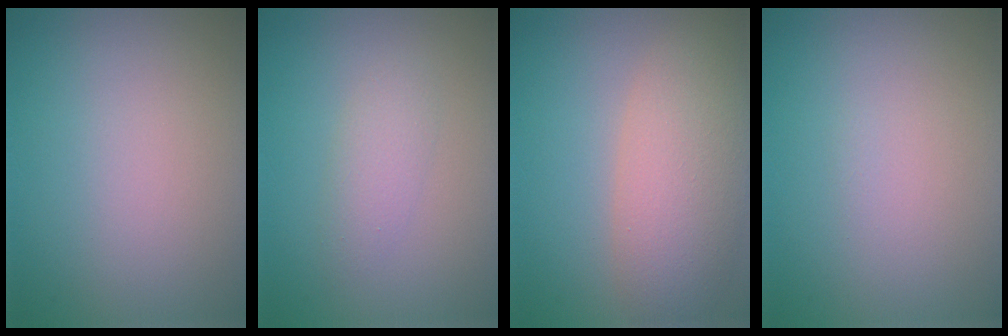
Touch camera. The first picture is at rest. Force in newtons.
{"total": 1.8, "press": 1.8, "slide": 0.0}
{"total": 5.8, "press": 5.8, "slide": 0.6}
{"total": 0.0}